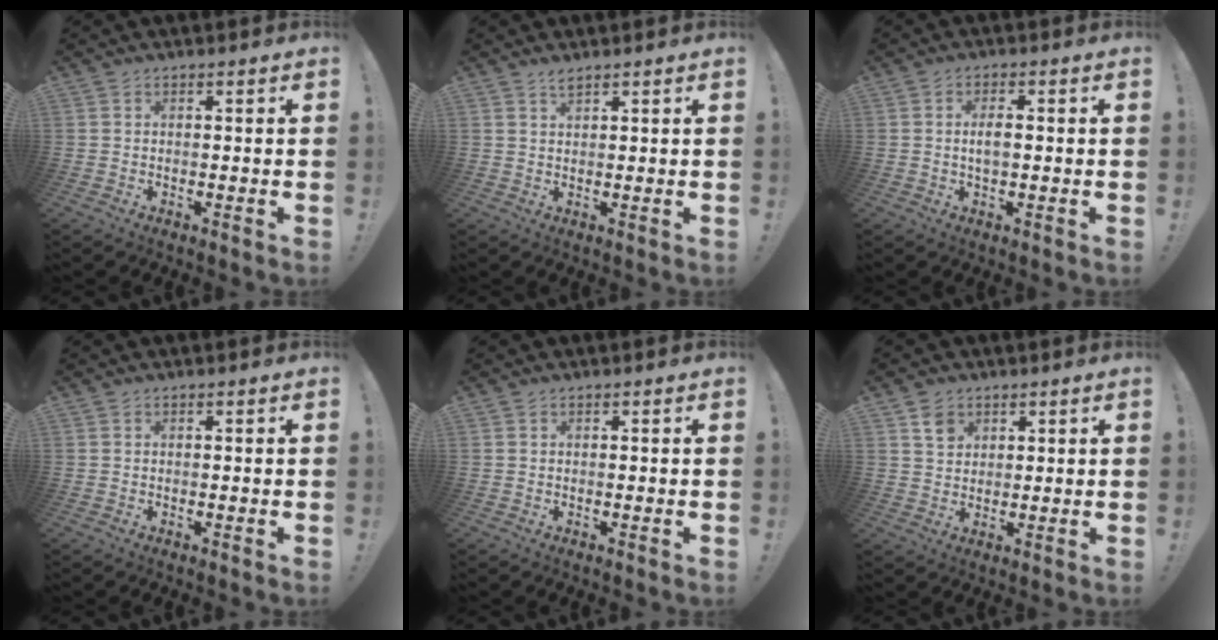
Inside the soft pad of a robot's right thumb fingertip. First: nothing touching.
{"total": 3.2, "force": [2.7, 0.7, 1.7], "torque": [-0.031, -0.016, 0.047]}
{"total": 3.4, "force": [0.0, 1.3, 3.2], "torque": [-0.059, 0.000, -0.005]}
{"total": 0.0}
{"total": 0.0}
{"total": 4.6, "force": [2.7, 3.5, 1.2], "torque": [-0.006, -0.012, 0.049]}